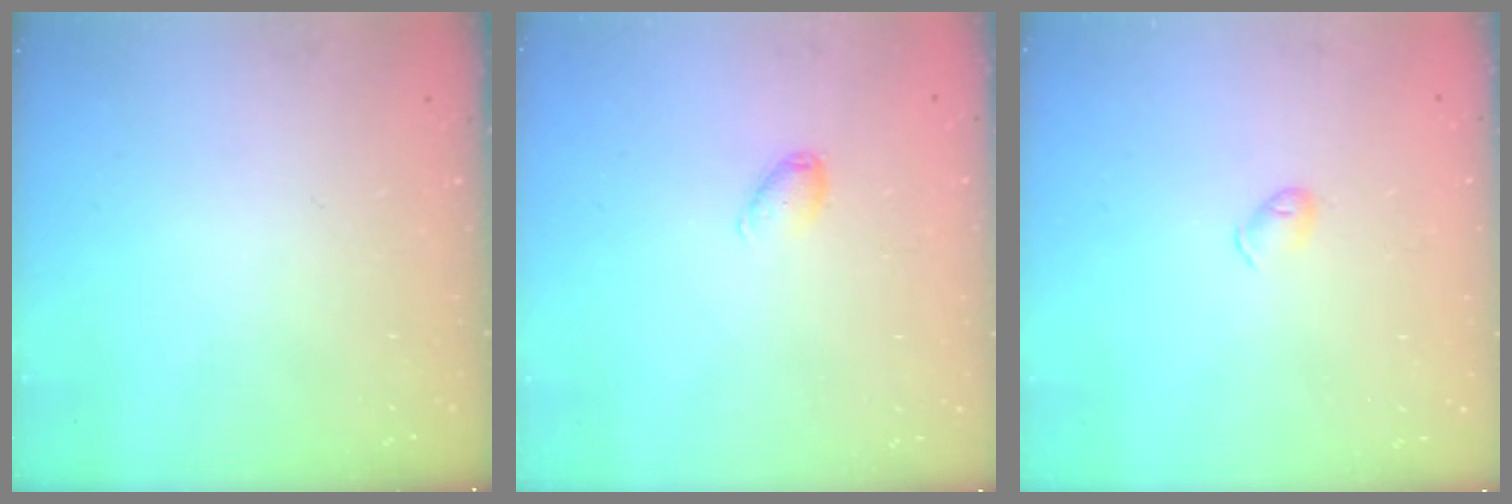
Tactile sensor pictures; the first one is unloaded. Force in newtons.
{"total": 5.2, "press": 5.1, "slide": 1.1}
{"total": 3.5, "press": 3.4, "slide": 0.6}